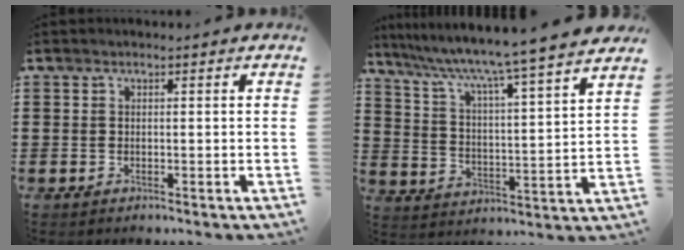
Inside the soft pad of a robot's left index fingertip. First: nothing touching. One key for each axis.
{"total": 6.5, "fx": 5.4, "fy": -1.3, "fz": 3.4, "tx": -0.090, "ty": -0.052, "tz": 0.078}